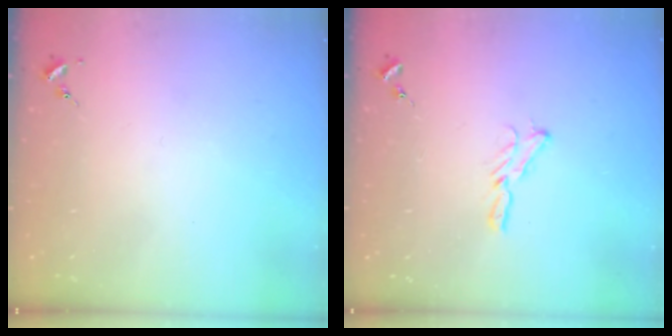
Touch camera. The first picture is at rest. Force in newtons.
{"total": 5.4, "press": 5.4, "slide": 0.4}